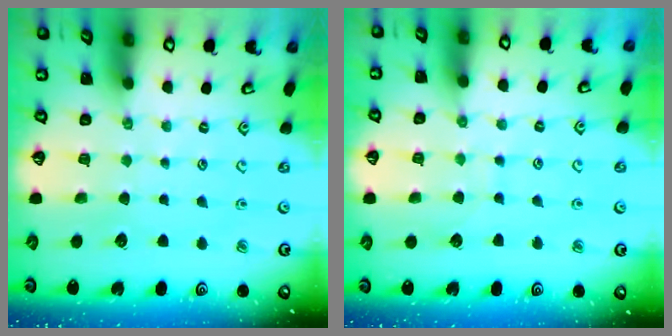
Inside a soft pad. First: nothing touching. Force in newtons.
{"total": 5.7, "press": 5.7, "slide": 0.6}